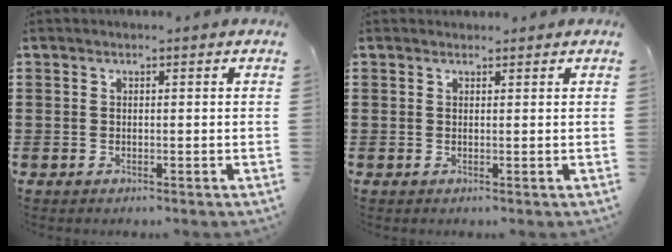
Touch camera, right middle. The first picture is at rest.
{"total": 0.9, "force": [0.8, 0.3, -0.1], "torque": [0.007, -0.003, 0.014]}